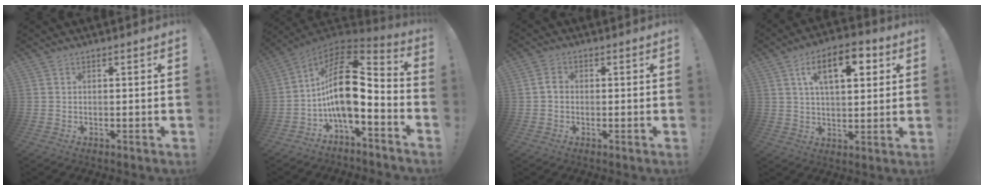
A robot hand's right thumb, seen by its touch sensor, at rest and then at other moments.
{"total": 17.8, "force": [0.1, 8.4, 15.8], "torque": [-0.285, 0.002, 0.004]}
{"total": 2.6, "force": [-0.4, 2.0, 1.5], "torque": [-0.023, 0.008, -0.008]}
{"total": 13.0, "force": [5.0, 6.2, 10.3], "torque": [-0.153, -0.003, 0.082]}